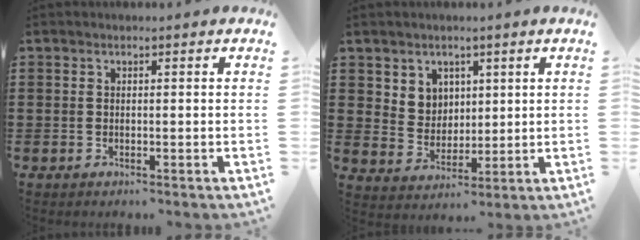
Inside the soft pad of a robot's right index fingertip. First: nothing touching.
{"total": 5.0, "force": [2.7, 4.2, 0.4], "torque": [-0.024, 0.003, 0.048]}